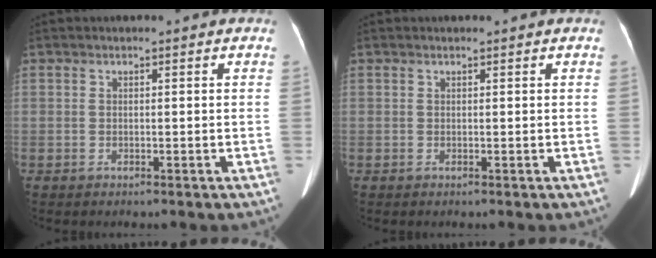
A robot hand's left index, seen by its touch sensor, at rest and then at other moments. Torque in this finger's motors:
{"motor_torque": [-0.02, 0.04, 0.00, 0.00]}